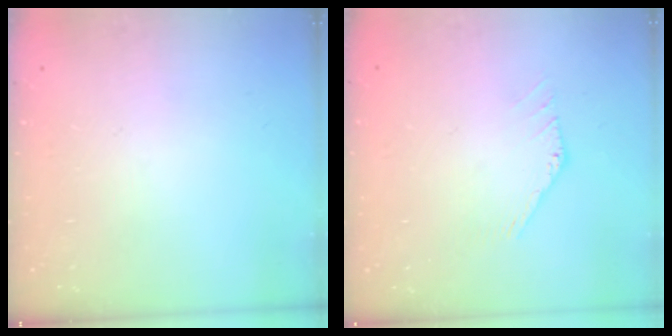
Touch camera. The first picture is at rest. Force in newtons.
{"total": 1.0, "press": 1.0, "slide": 0.1}